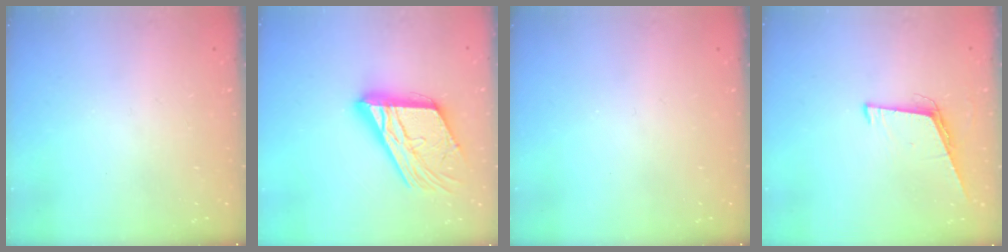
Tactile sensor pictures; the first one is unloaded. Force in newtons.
{"total": 21.7, "press": 21.6, "slide": 2.3}
{"total": 0.0}
{"total": 5.7, "press": 5.1, "slide": 2.6}